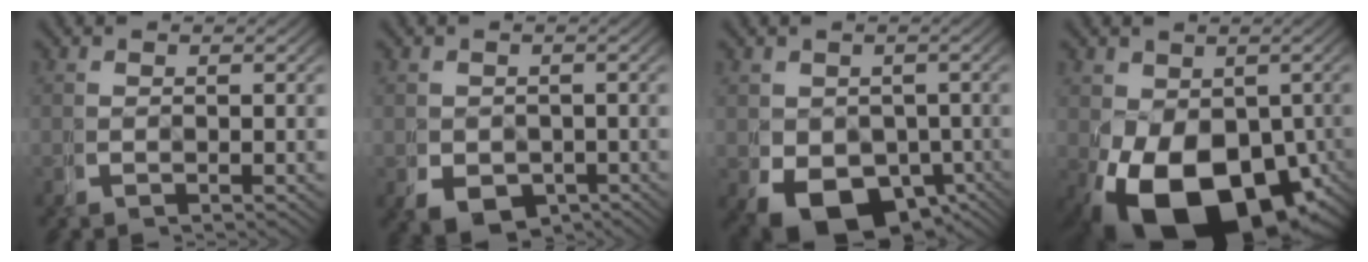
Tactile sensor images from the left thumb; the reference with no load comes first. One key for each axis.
{"total": 4.0, "fx": -1.8, "fy": 3.1, "fz": 1.8, "tx": -0.032, "ty": -0.020, "tz": -0.020}
{"total": 9.4, "fx": -4.3, "fy": 6.1, "fz": 5.6, "tx": -0.093, "ty": -0.046, "tz": -0.042}
{"total": 14.5, "fx": -5.1, "fy": 8.8, "fz": 10.3, "tx": -0.196, "ty": -0.070, "tz": -0.038}